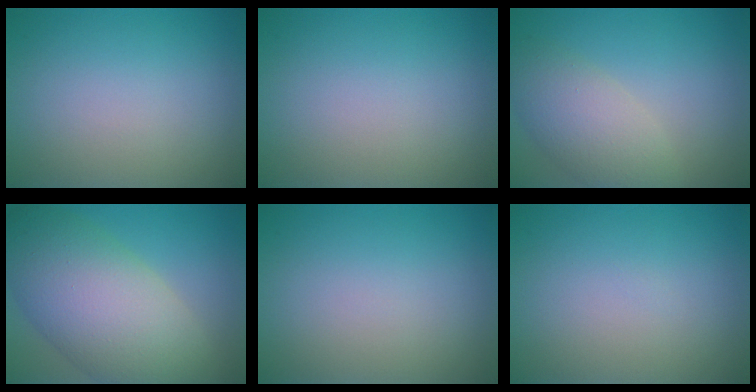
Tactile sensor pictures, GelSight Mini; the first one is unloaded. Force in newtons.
{"total": 0.0}
{"total": 4.7, "press": 4.6, "slide": 0.5}
{"total": 11.2, "press": 11.2, "slide": 0.3}
{"total": 0.0}
{"total": 0.0}